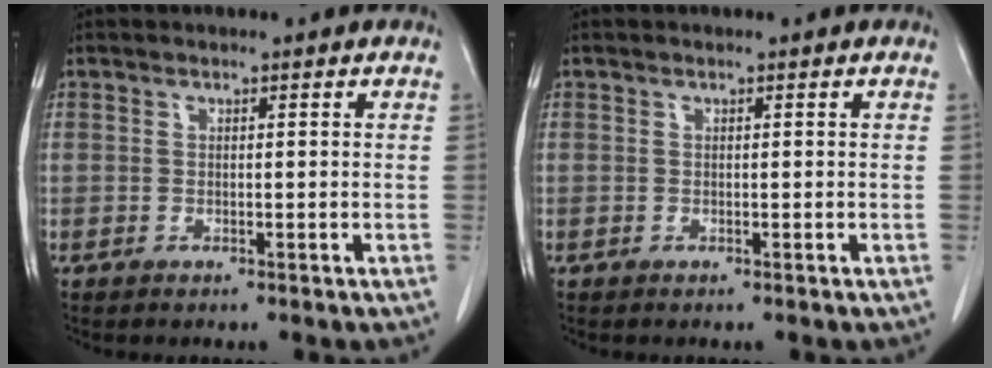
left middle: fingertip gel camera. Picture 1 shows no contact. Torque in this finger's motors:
{"motor_torque": [0.82, -1.10, -0.03, 0.01]}